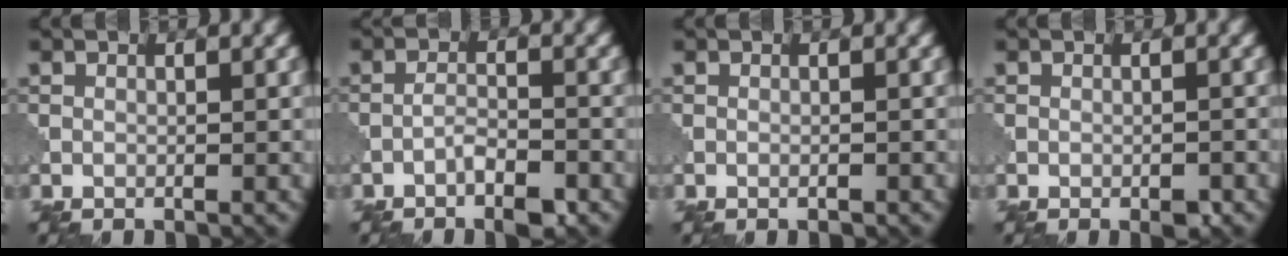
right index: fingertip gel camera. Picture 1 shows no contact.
{"total": 2.9, "force": [-2.0, 0.8, 2.0], "torque": [-0.038, 0.003, -0.040]}
{"total": 0.6, "force": [-0.4, 0.0, 0.4], "torque": [-0.008, -0.001, -0.008]}
{"total": 1.2, "force": [-0.8, 0.5, 0.9], "torque": [-0.012, -0.002, -0.012]}